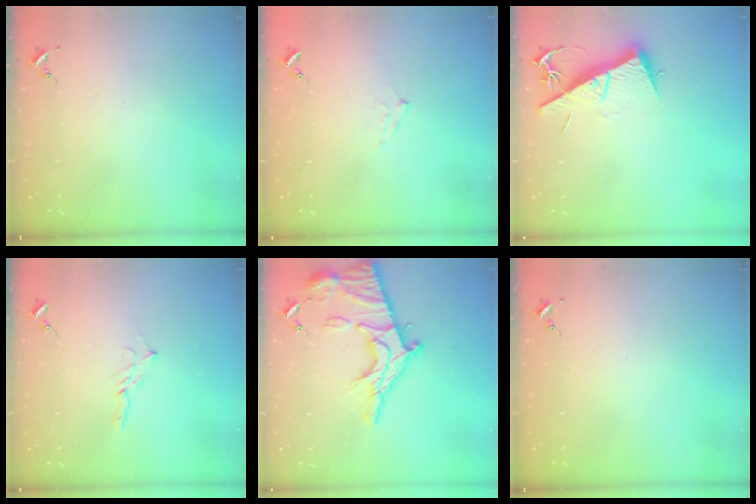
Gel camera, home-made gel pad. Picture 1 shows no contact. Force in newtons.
{"total": 6.0, "press": 6.0, "slide": 0.6}
{"total": 12.5, "press": 12.5, "slide": 0.5}
{"total": 2.0, "press": 2.0, "slide": 0.2}
{"total": 19.8, "press": 19.8, "slide": 1.8}
{"total": 0.0}